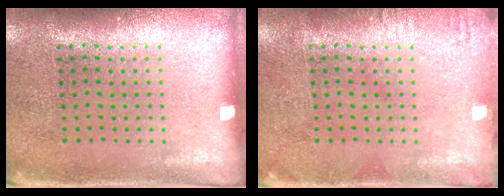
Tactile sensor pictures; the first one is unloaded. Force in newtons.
{"total": 0.8, "press": 0.8, "slide": 0.1}